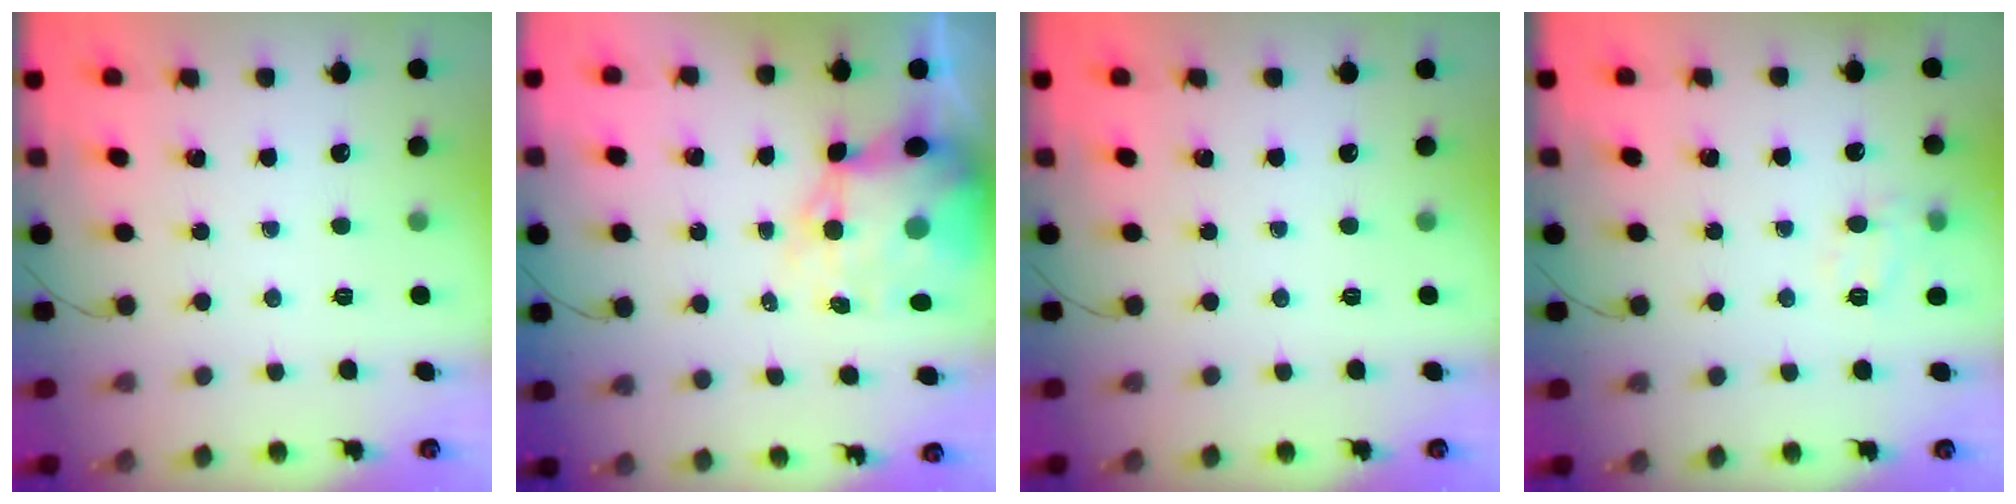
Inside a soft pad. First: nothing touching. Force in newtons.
{"total": 12.4, "press": 11.9, "slide": 3.3}
{"total": 0.0}
{"total": 8.7, "press": 8.5, "slide": 1.4}